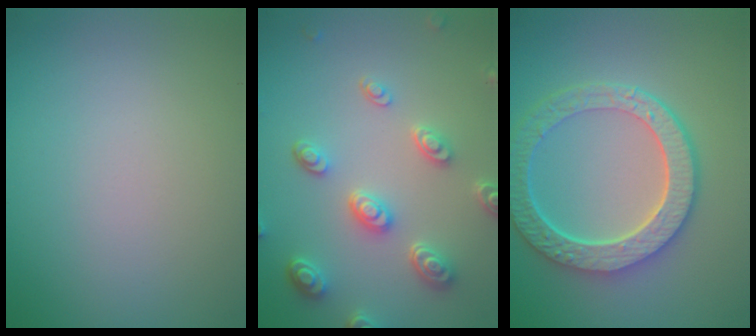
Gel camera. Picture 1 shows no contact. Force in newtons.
{"total": 4.6, "press": 3.8, "slide": 2.7}
{"total": 6.6, "press": 5.2, "slide": 4.1}